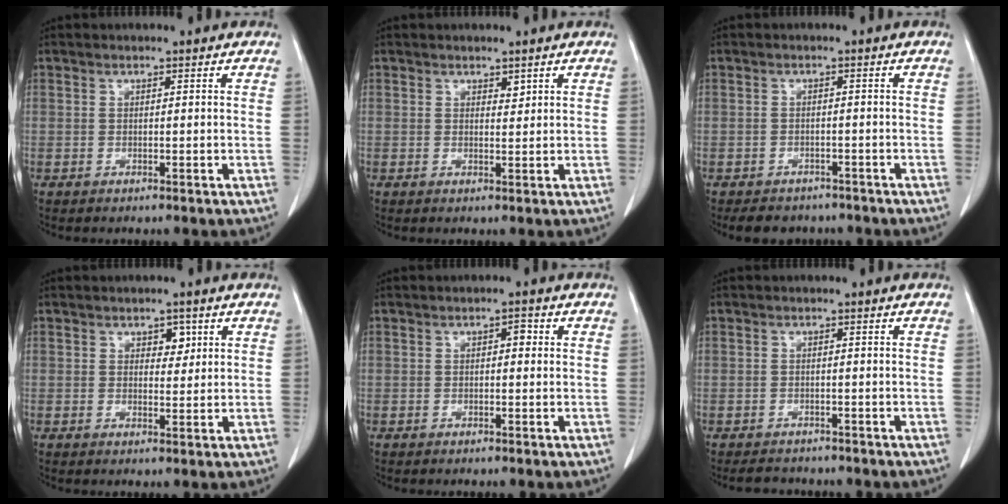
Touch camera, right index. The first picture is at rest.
{"total": 1.0, "force": [0.7, 0.4, 0.5], "torque": [-0.005, -0.005, 0.011]}
{"total": 5.5, "force": [-4.7, 2.8, 1.0], "torque": [-0.010, 0.005, -0.060]}
{"total": 2.4, "force": [1.1, 1.5, 1.5], "torque": [-0.015, 0.001, 0.016]}
{"total": 1.4, "force": [0.2, 0.7, 1.2], "torque": [-0.013, 0.006, 0.001]}
{"total": 3.2, "force": [-2.9, 1.4, 0.4], "torque": [-0.009, -0.002, -0.042]}